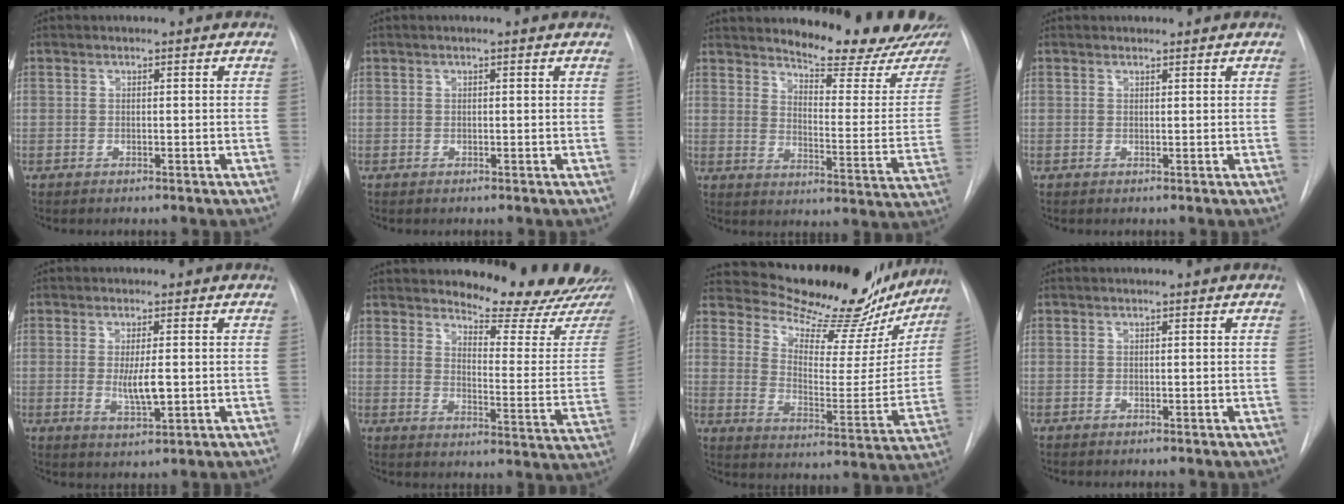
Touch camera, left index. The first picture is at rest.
{"total": 0.7, "force": [0.6, 0.1, 0.4], "torque": [-0.010, 0.009, 0.006]}
{"total": 18.5, "force": [16.9, 2.6, 7.0], "torque": [-0.086, -0.090, 0.208]}
{"total": 0.7, "force": [0.6, 0.3, -0.2], "torque": [0.000, 0.001, 0.009]}
{"total": 4.3, "force": [-0.1, 1.1, 4.1], "torque": [-0.074, -0.009, 0.001]}
{"total": 15.7, "force": [14.9, 0.7, 4.8], "torque": [-0.058, -0.102, 0.181]}
{"total": 25.4, "force": [22.5, 6.9, 9.5], "torque": [-0.135, -0.058, 0.292]}
{"total": 0.0}